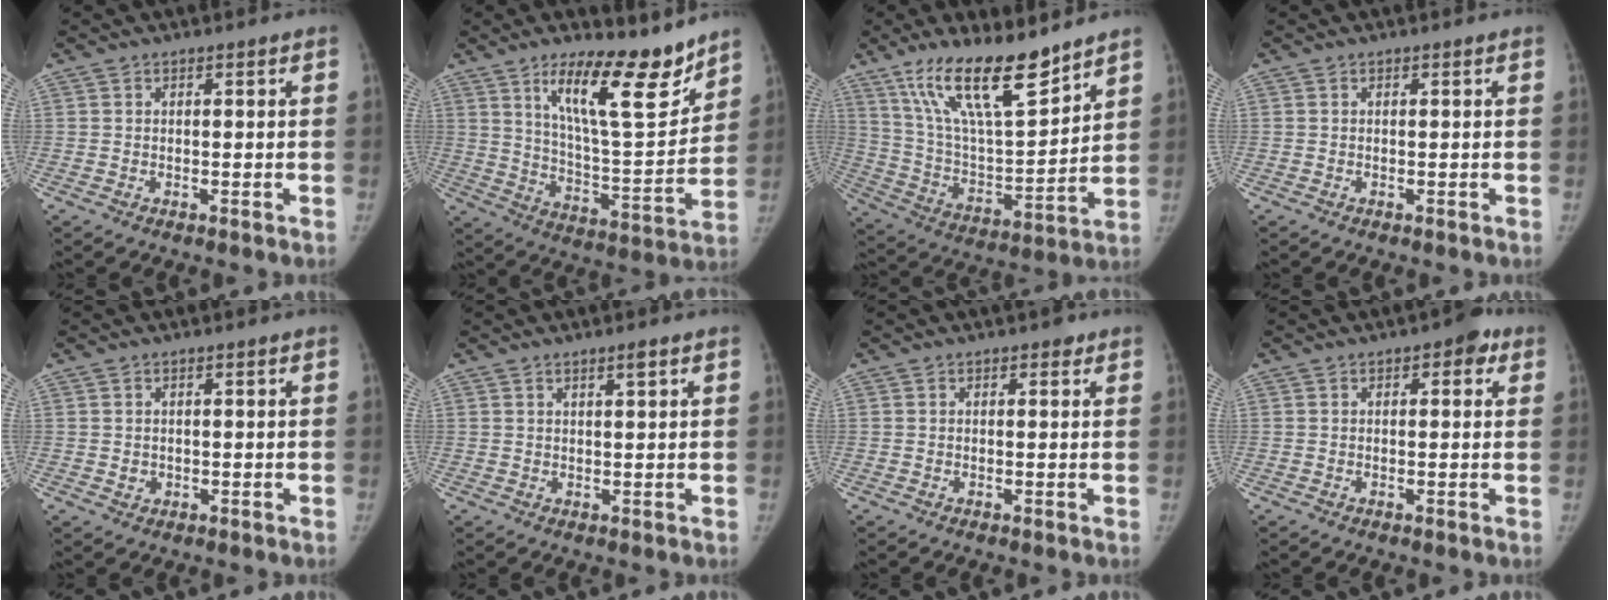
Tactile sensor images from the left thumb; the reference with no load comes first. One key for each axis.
{"total": 17.7, "fx": 12.0, "fy": 4.9, "fz": 12.1, "tx": -0.154, "ty": -0.089, "tz": 0.206}
{"total": 19.7, "fx": 13.9, "fy": 5.4, "fz": 12.9, "tx": -0.197, "ty": -0.072, "tz": 0.257}
{"total": 0.0}
{"total": 1.3, "fx": 0.0, "fy": 1.2, "fz": 0.6, "tx": -0.006, "ty": 0.001, "tz": 0.005}
{"total": 1.5, "fx": 0.9, "fy": 0.2, "fz": 1.2, "tx": -0.018, "ty": -0.005, "tz": 0.017}
{"total": 1.0, "fx": 0.6, "fy": 0.7, "fz": 0.5, "tx": 0.002, "ty": -0.001, "tz": 0.003}
{"total": 3.5, "fx": 1.5, "fy": 1.8, "fz": 2.7, "tx": -0.015, "ty": 0.002, "tz": 0.009}